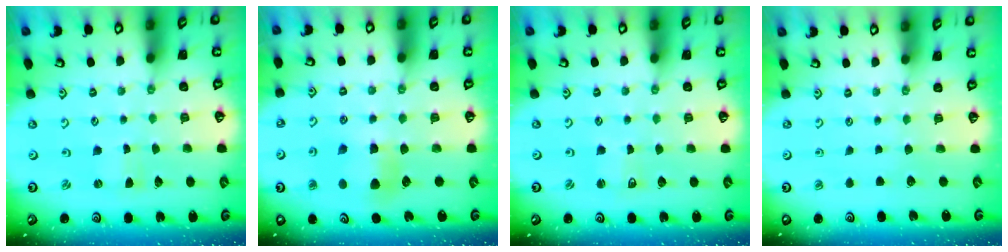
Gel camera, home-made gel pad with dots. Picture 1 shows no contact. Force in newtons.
{"total": 6.4, "press": 6.3, "slide": 0.5}
{"total": 2.0, "press": 2.0, "slide": 0.3}
{"total": 0.0}